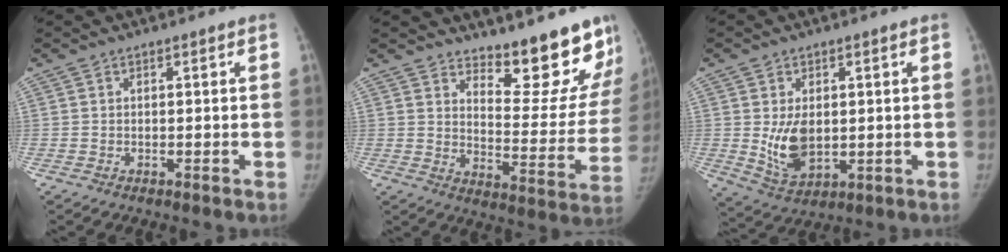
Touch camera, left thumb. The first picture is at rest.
{"total": 17.0, "force": [14.3, 4.9, 7.6], "torque": [-0.049, -0.137, 0.187]}
{"total": 8.3, "force": [0.3, 5.3, 6.4], "torque": [-0.099, -0.016, 0.022]}